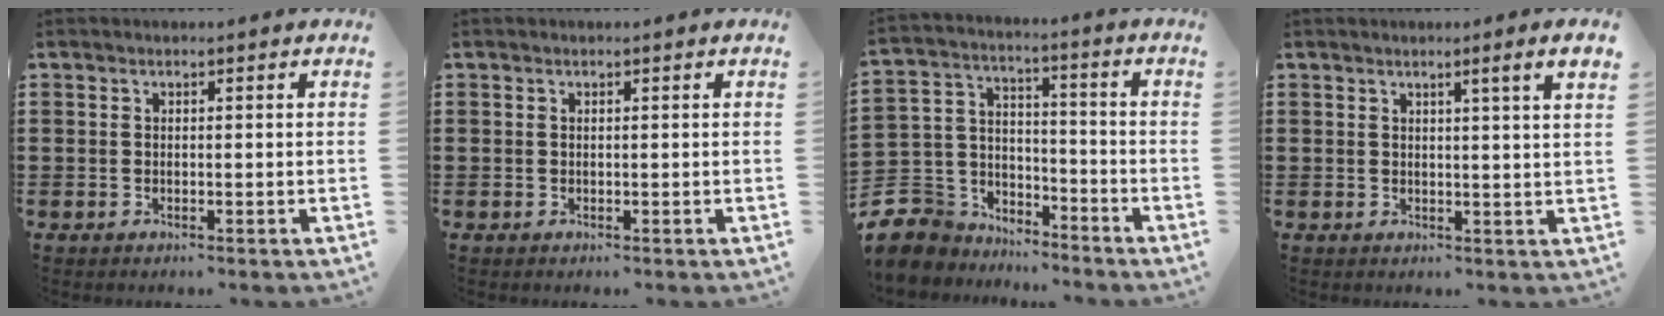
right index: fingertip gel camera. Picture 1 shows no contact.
{"total": 0.0}
{"total": 6.4, "force": [-4.5, 4.5, 0.1], "torque": [-0.058, -0.012, -0.097]}
{"total": 2.6, "force": [1.5, -0.7, 2.1], "torque": [-0.040, -0.006, 0.024]}